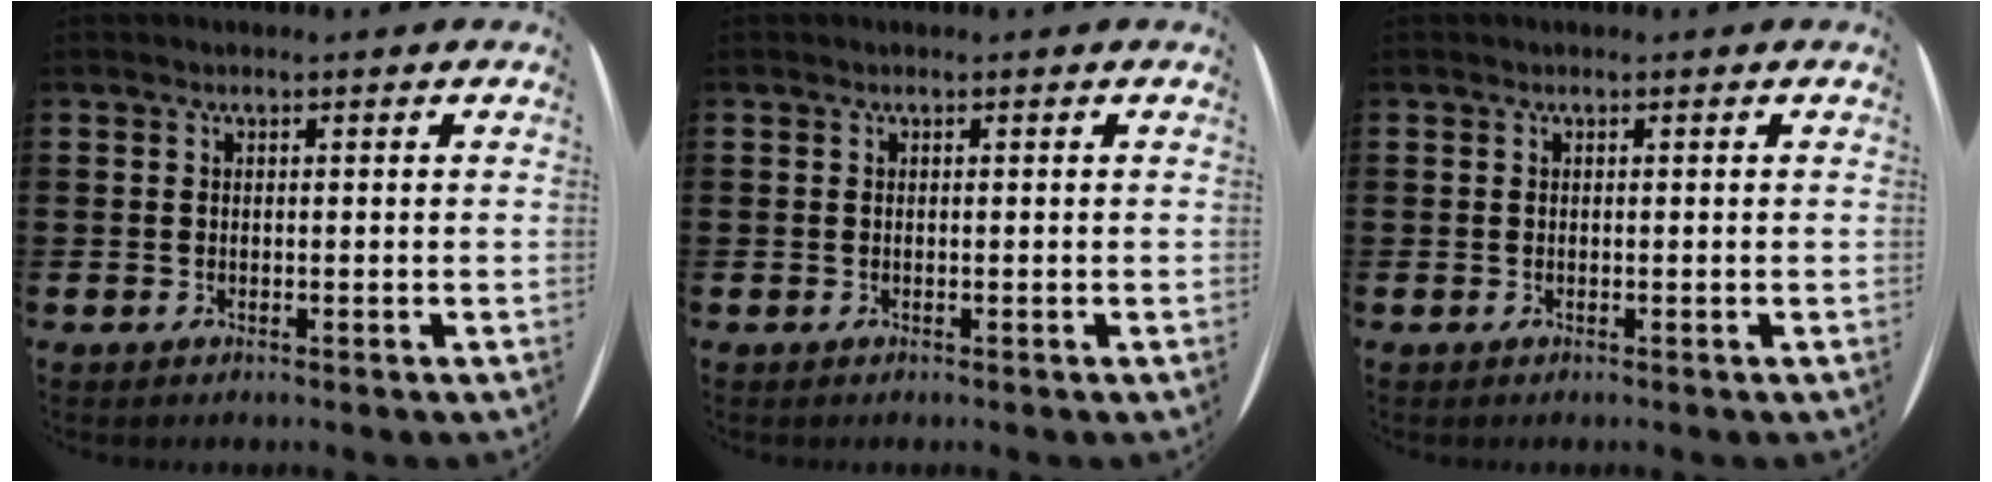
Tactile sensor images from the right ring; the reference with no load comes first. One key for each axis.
{"total": 0.0}
{"total": 0.0}